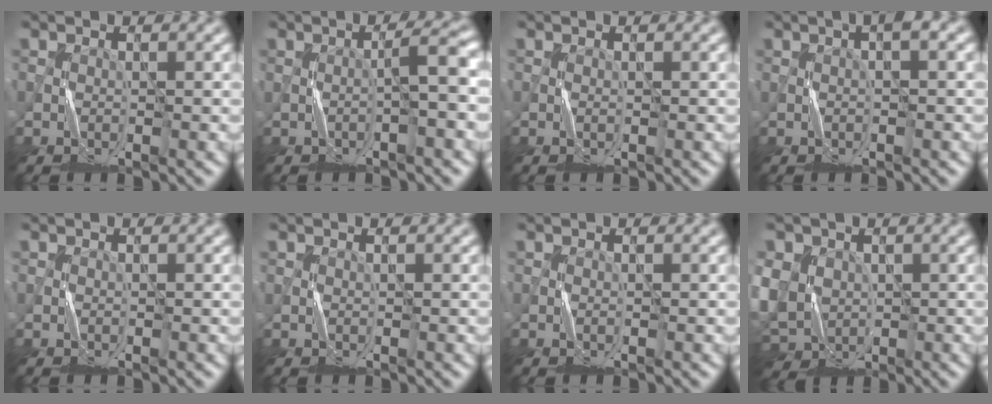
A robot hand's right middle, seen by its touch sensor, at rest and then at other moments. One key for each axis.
{"total": 2.7, "fx": -0.3, "fy": 0.1, "fz": 2.7, "tx": -0.042, "ty": 0.014, "tz": -0.008}
{"total": 0.0}
{"total": 2.1, "fx": 0.6, "fy": 0.3, "fz": 2.0, "tx": -0.033, "ty": 0.008, "tz": 0.008}
{"total": 0.0}
{"total": 0.0}
{"total": 0.0}
{"total": 7.2, "fx": 0.4, "fy": 6.0, "fz": 4.0, "tx": -0.104, "ty": 0.001, "tz": 0.000}